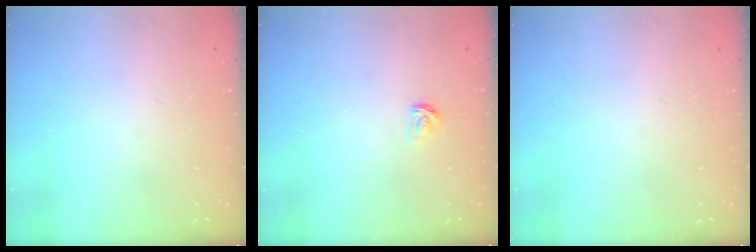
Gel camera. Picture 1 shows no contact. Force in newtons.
{"total": 3.1, "press": 3.0, "slide": 0.4}
{"total": 0.0}